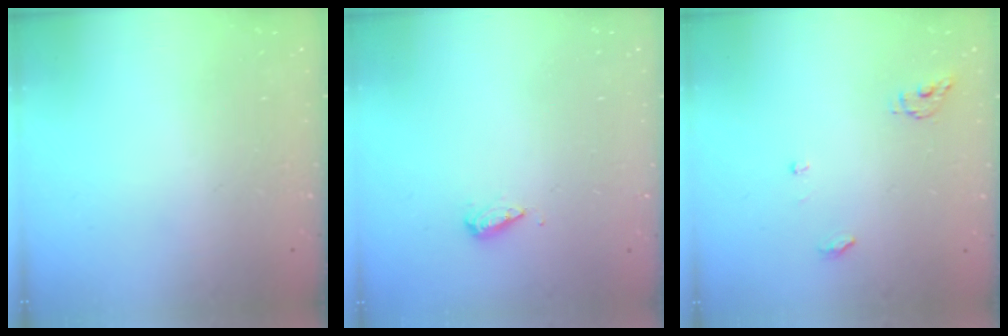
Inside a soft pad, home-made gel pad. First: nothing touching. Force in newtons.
{"total": 5.2, "press": 5.2, "slide": 0.5}
{"total": 4.6, "press": 4.6, "slide": 0.3}